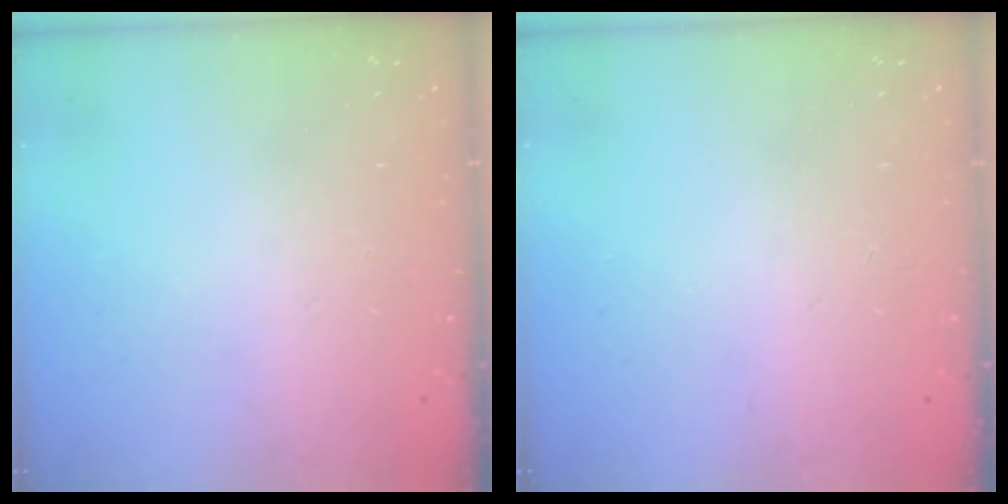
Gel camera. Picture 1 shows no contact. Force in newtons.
{"total": 0.0}